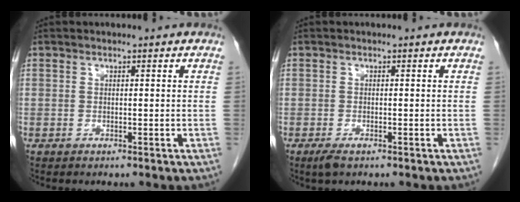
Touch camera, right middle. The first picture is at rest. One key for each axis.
{"total": 1.7, "fx": -1.1, "fy": 0.5, "fz": 1.3, "tx": -0.028, "ty": -0.004, "tz": -0.018}